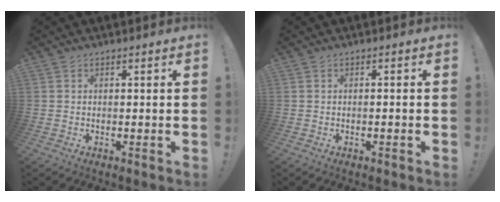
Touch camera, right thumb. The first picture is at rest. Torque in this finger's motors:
{"motor_torque": [0.01, -0.38, 0.12, -0.04, -0.02]}